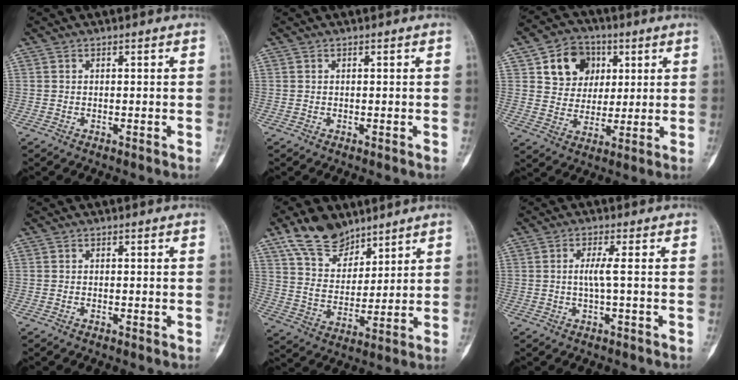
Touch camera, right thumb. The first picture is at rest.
{"total": 0.0}
{"total": 11.6, "force": [4.4, 9.4, 5.2], "torque": [-0.038, -0.010, 0.076]}
{"total": 0.0}
{"total": 12.8, "force": [9.3, 6.9, 5.6], "torque": [-0.070, -0.048, 0.175]}
{"total": 2.9, "force": [0.0, -0.1, 2.9], "torque": [-0.068, 0.004, -0.001]}